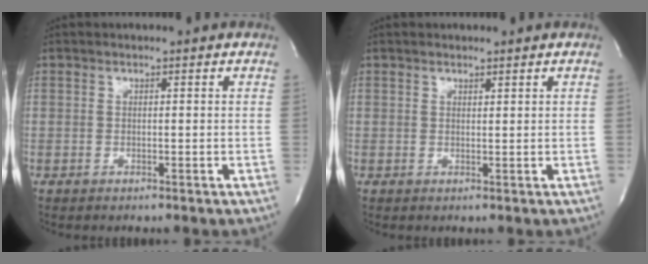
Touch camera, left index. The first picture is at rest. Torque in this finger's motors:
{"motor_torque": [-0.33, 0.19, -0.10, -0.01]}